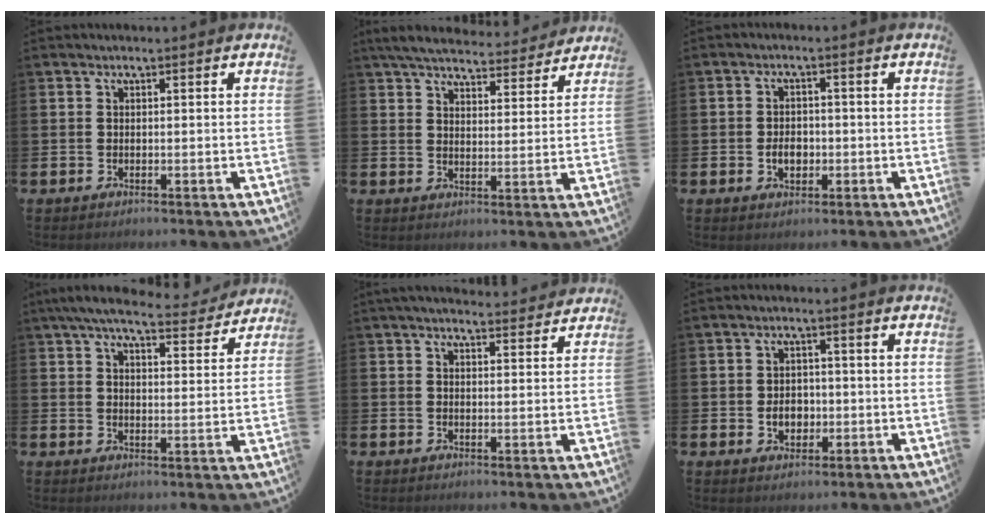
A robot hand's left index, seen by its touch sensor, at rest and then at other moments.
{"total": 6.0, "force": [5.7, 1.3, 1.3], "torque": [-0.043, -0.035, 0.099]}
{"total": 3.0, "force": [-0.6, 2.2, 1.9], "torque": [-0.015, -0.006, -0.019]}
{"total": 6.7, "force": [6.1, 1.4, 2.4], "torque": [-0.054, -0.031, 0.106]}
{"total": 3.1, "force": [3.1, 0.4, 0.5], "torque": [-0.002, -0.018, 0.053]}
{"total": 3.3, "force": [-0.6, 2.6, 1.9], "torque": [-0.020, -0.003, -0.020]}